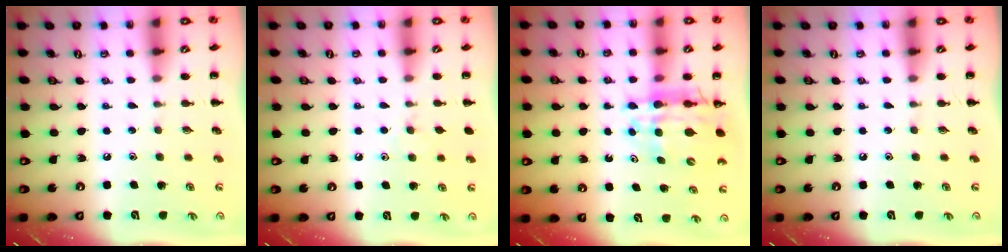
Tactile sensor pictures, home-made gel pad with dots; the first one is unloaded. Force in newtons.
{"total": 4.6, "press": 4.4, "slide": 1.4}
{"total": 11.3, "press": 10.6, "slide": 3.8}
{"total": 0.0}